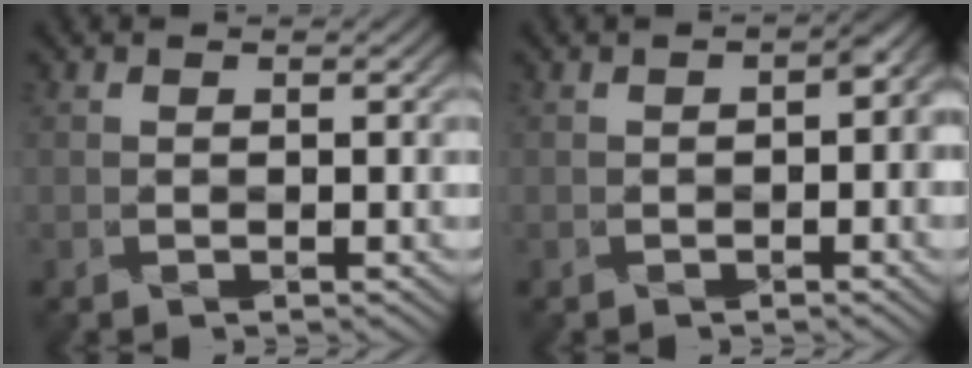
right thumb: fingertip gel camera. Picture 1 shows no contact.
{"total": 4.7, "force": [-0.4, 2.3, 4.0], "torque": [-0.054, -0.004, -0.005]}